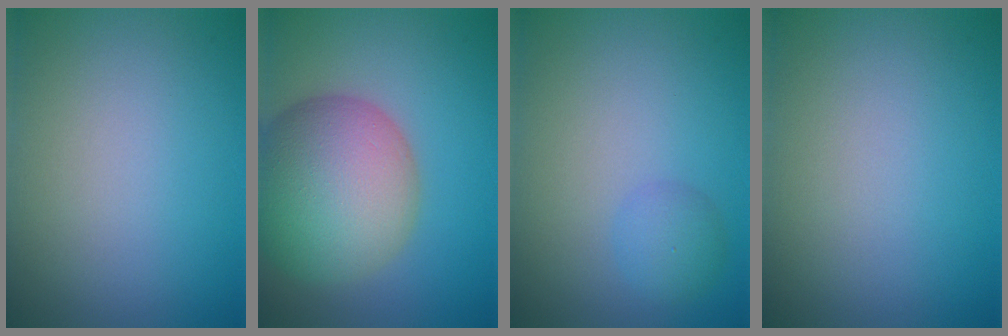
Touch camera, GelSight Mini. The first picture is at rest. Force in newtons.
{"total": 11.4, "press": 11.4, "slide": 0.8}
{"total": 2.0, "press": 2.0, "slide": 0.0}
{"total": 0.0}